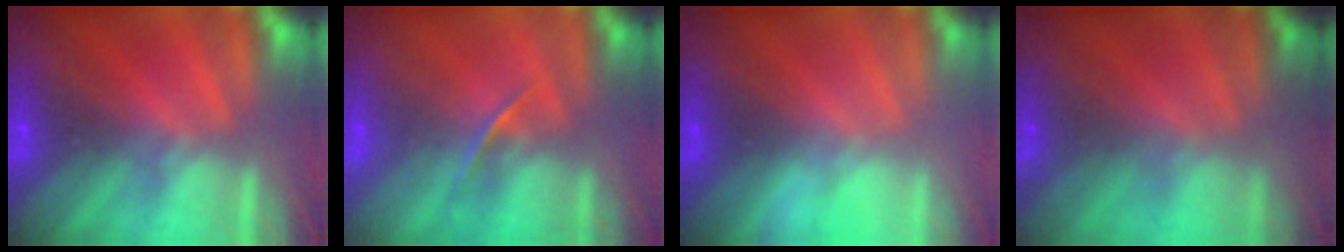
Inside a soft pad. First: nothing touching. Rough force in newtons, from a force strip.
{"total": 1.3}
{"total": 2.7}
{"total": 1.7}